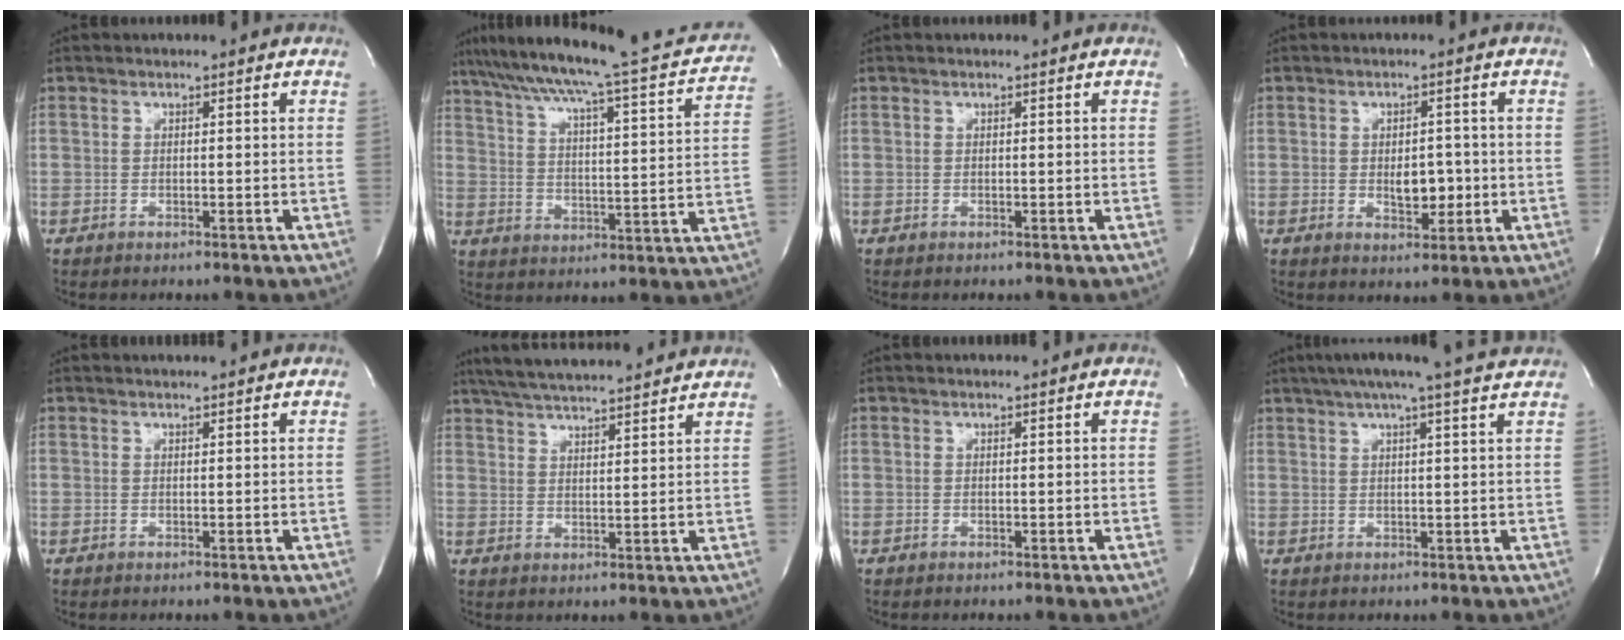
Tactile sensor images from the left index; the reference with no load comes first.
{"total": 25.7, "force": [22.8, 2.1, 11.8], "torque": [-0.191, -0.016, 0.302]}
{"total": 0.0}
{"total": 4.0, "force": [-0.5, 2.2, 3.3], "torque": [-0.047, -0.001, 0.000]}
{"total": 2.3, "force": [2.2, -0.1, 0.5], "torque": [-0.007, 0.012, 0.031]}
{"total": 15.6, "force": [14.1, 1.3, 6.4], "torque": [-0.118, 0.033, 0.209]}
{"total": 0.6, "force": [0.6, -0.1, 0.2], "torque": [-0.001, 0.007, 0.013]}
{"total": 11.9, "force": [10.3, -0.8, 6.0], "torque": [-0.102, 0.020, 0.127]}